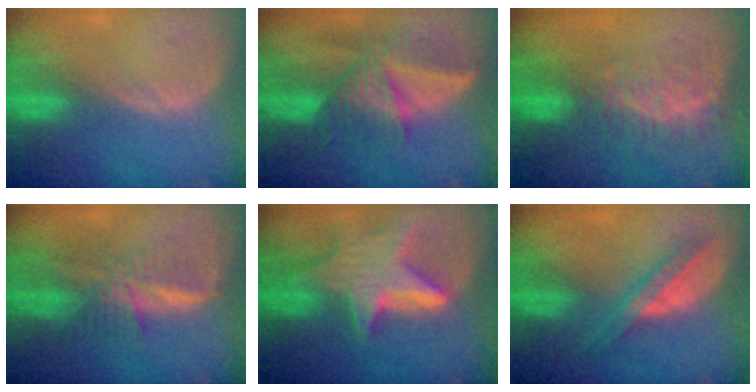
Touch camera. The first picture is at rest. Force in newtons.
{"total": 8.4, "press": 7.9, "slide": 2.9}
{"total": 8.0, "press": 7.4, "slide": 3.0}
{"total": 7.6, "press": 6.4, "slide": 4.2}
{"total": 9.0, "press": 9.0, "slide": 0.6}
{"total": 5.9, "press": 5.3, "slide": 2.5}